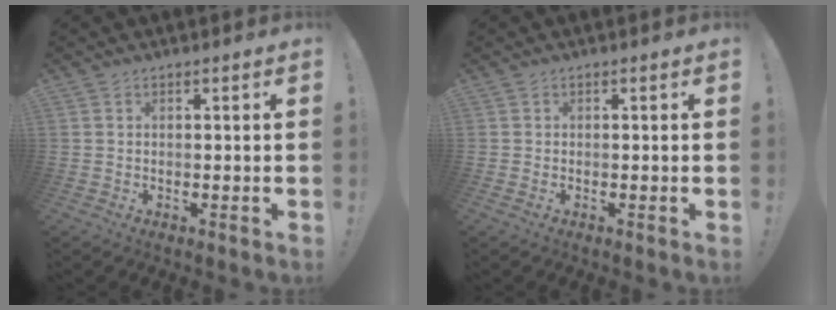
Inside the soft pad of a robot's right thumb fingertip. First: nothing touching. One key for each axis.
{"total": 0.8, "fx": 0.2, "fy": -0.3, "fz": 0.7, "tx": -0.012, "ty": -0.002, "tz": 0.003}